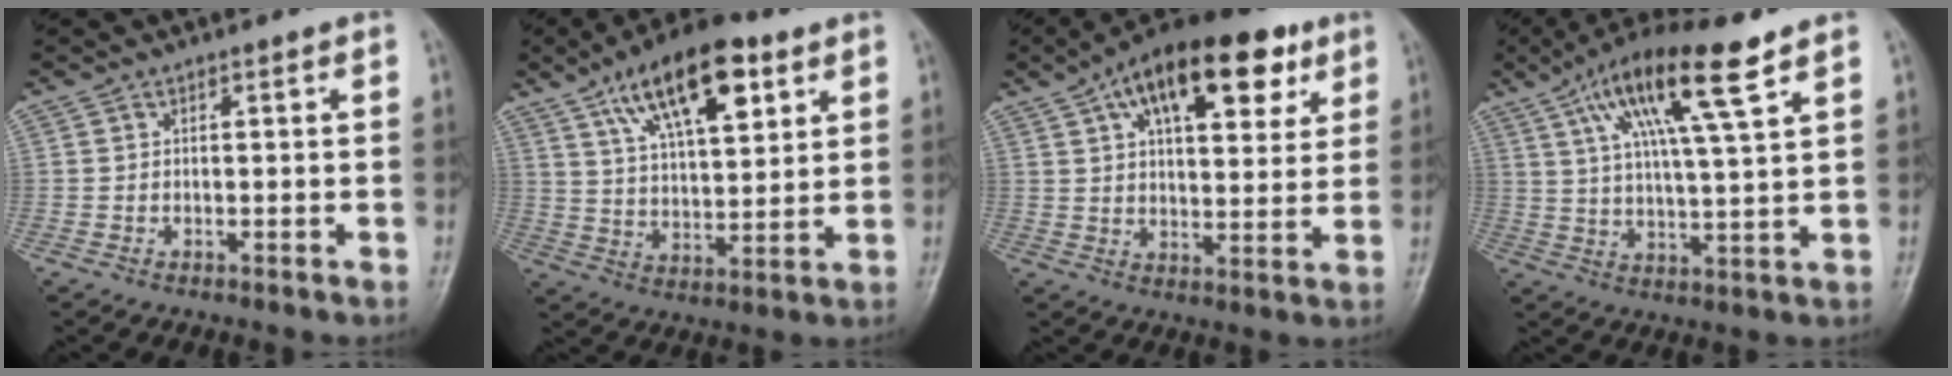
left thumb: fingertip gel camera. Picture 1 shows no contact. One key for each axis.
{"total": 16.9, "fx": 8.6, "fy": 7.0, "fz": 12.7, "tx": -0.177, "ty": -0.022, "tz": 0.145}
{"total": 19.1, "fx": 9.4, "fy": 8.9, "fz": 14.0, "tx": -0.188, "ty": -0.007, "tz": 0.143}
{"total": 15.2, "fx": 8.0, "fy": 2.4, "fz": 12.7, "tx": -0.225, "ty": -0.011, "tz": 0.140}